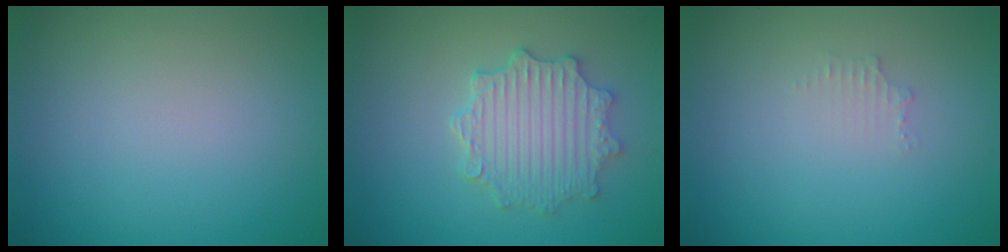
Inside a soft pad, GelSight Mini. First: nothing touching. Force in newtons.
{"total": 4.8, "press": 4.0, "slide": 2.7}
{"total": 0.9, "press": 0.8, "slide": 0.1}